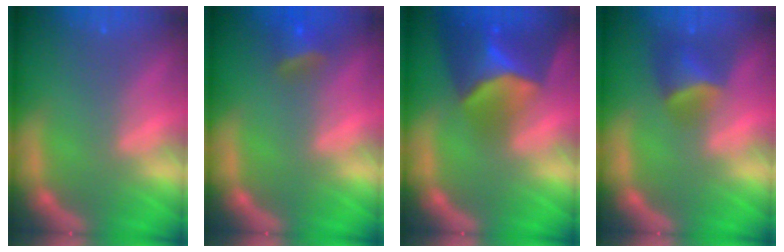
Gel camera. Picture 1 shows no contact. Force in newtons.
{"total": 2.9}
{"total": 8.9}
{"total": 4.0}